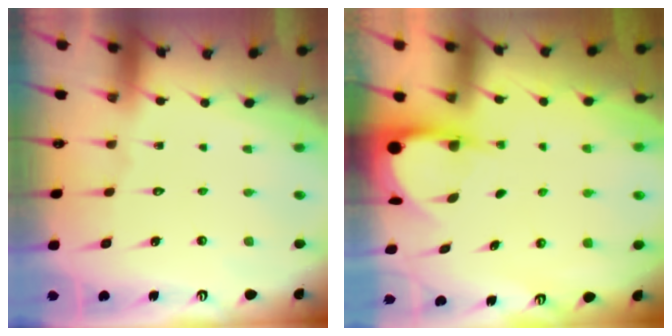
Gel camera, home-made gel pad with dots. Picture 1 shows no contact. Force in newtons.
{"total": 3.9, "press": 3.9, "slide": 0.4}